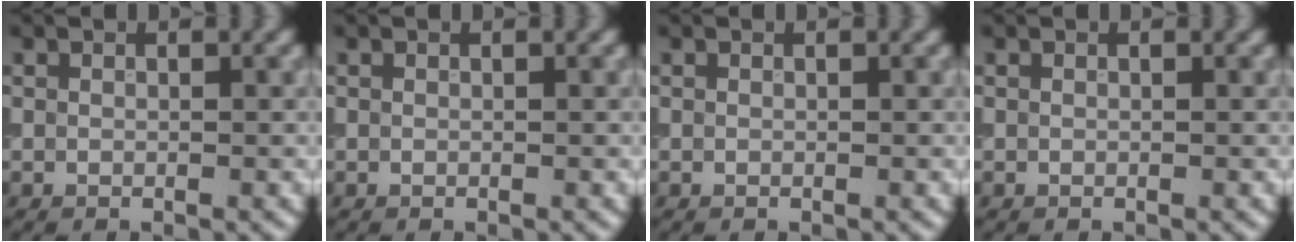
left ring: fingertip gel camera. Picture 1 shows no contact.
{"total": 0.0}
{"total": 0.0}
{"total": 0.0}